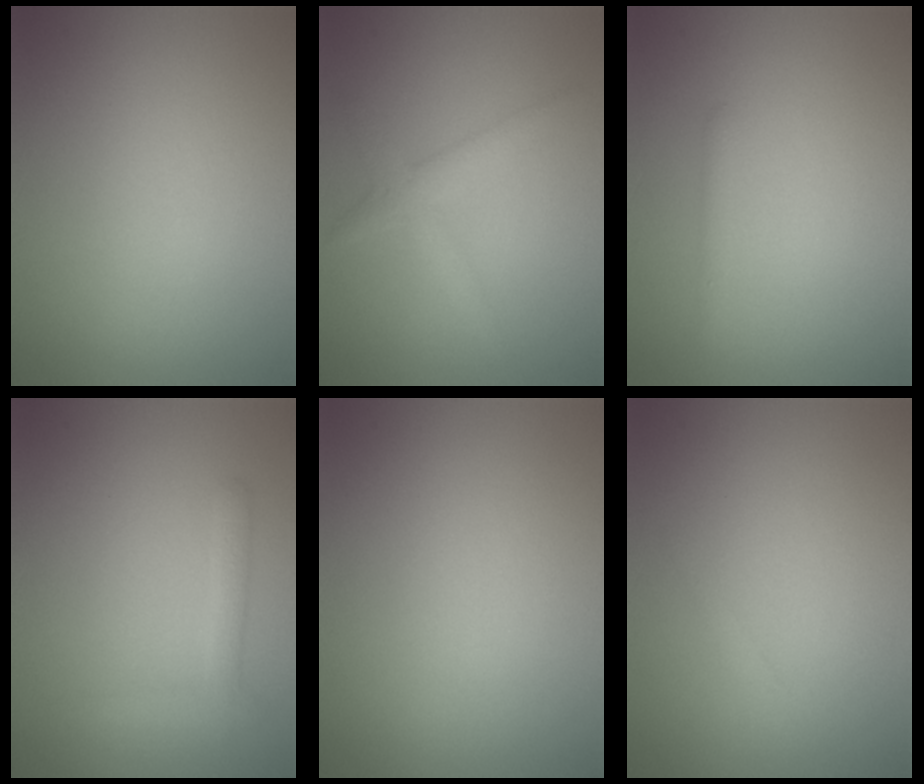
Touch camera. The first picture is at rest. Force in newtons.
{"total": 2.3, "press": 2.3, "slide": 0.1}
{"total": 0.7, "press": 0.7, "slide": 0.0}
{"total": 1.8, "press": 1.8, "slide": 0.1}
{"total": 0.0}
{"total": 0.8, "press": 0.8, "slide": 0.0}